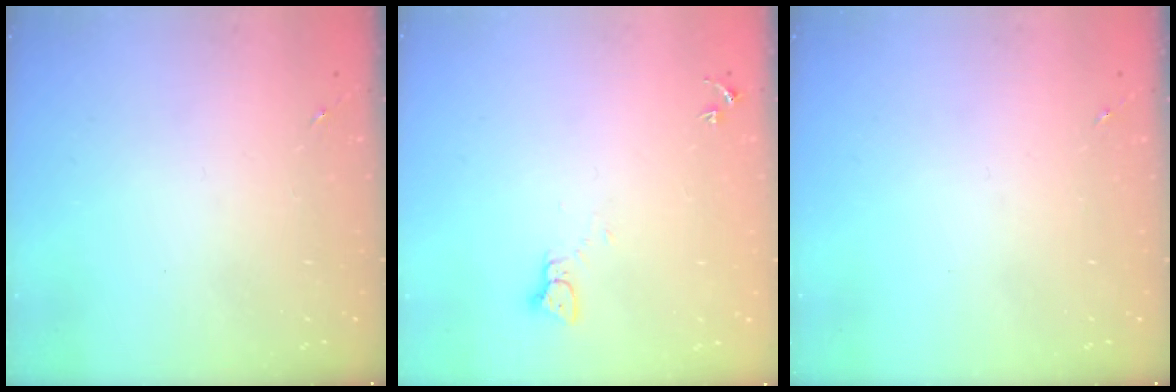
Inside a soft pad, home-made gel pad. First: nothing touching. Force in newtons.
{"total": 2.2, "press": 2.2, "slide": 0.2}
{"total": 0.0}